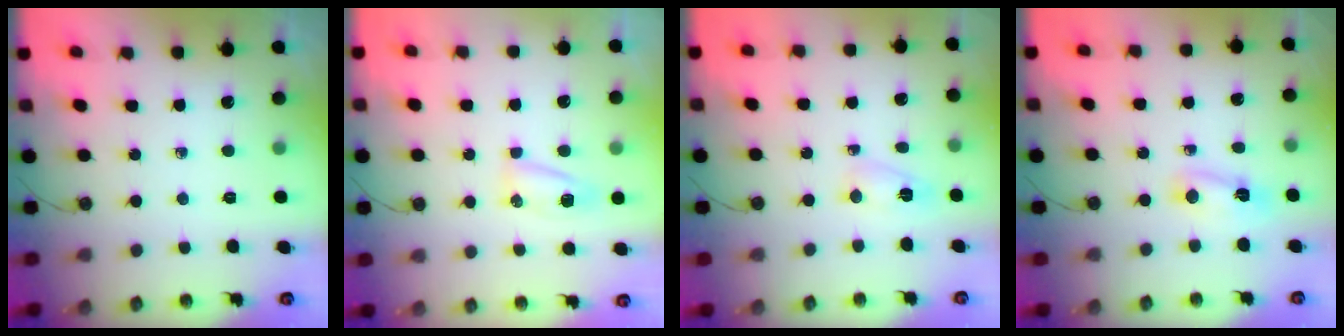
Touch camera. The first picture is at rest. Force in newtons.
{"total": 5.6, "press": 5.6, "slide": 0.6}
{"total": 3.1, "press": 3.1, "slide": 0.3}
{"total": 3.4, "press": 3.4, "slide": 0.4}